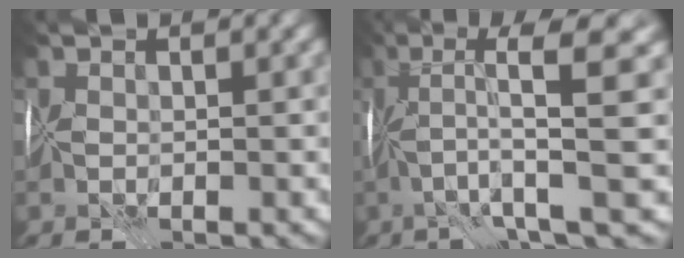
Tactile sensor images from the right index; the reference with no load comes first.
{"total": 7.4, "force": [0.8, 0.2, 7.3], "torque": [-0.116, 0.009, 0.017]}